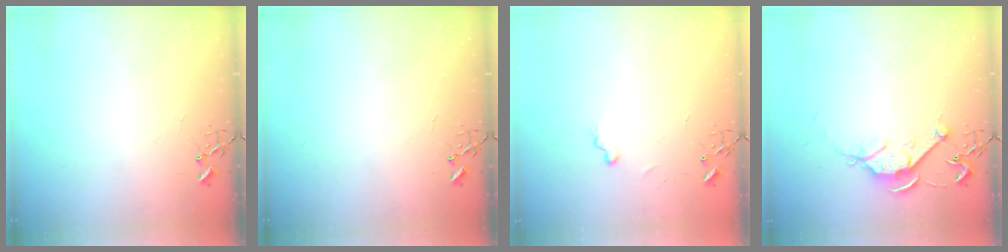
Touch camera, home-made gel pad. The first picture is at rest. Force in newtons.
{"total": 0.0}
{"total": 5.9, "press": 5.8, "slide": 0.6}
{"total": 7.9, "press": 7.8, "slide": 0.9}